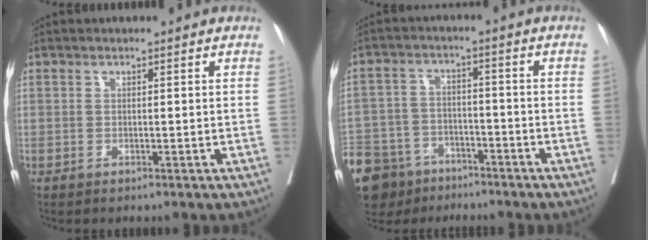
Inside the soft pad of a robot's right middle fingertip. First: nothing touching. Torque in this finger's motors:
{"motor_torque": [1.07, -1.07, 1.05, 0.21]}